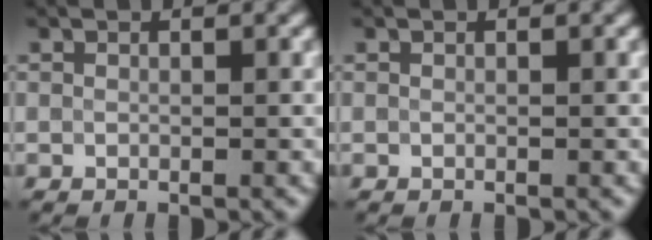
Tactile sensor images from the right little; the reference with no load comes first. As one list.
[{"total": 0.0}]